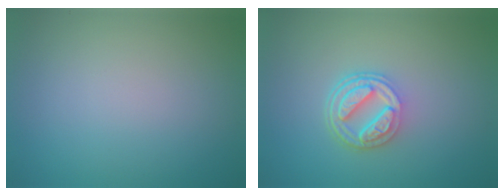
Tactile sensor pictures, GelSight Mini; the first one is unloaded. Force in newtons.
{"total": 4.5, "press": 3.3, "slide": 3.0}